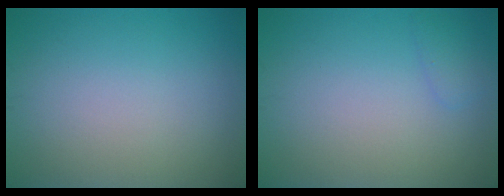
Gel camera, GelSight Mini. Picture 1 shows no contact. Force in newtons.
{"total": 1.0, "press": 1.0, "slide": 0.1}